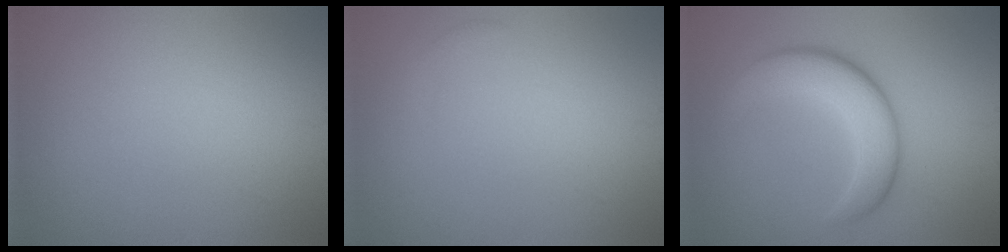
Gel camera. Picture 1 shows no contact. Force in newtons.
{"total": 0.6, "press": 0.6, "slide": 0.1}
{"total": 5.9, "press": 5.8, "slide": 0.4}